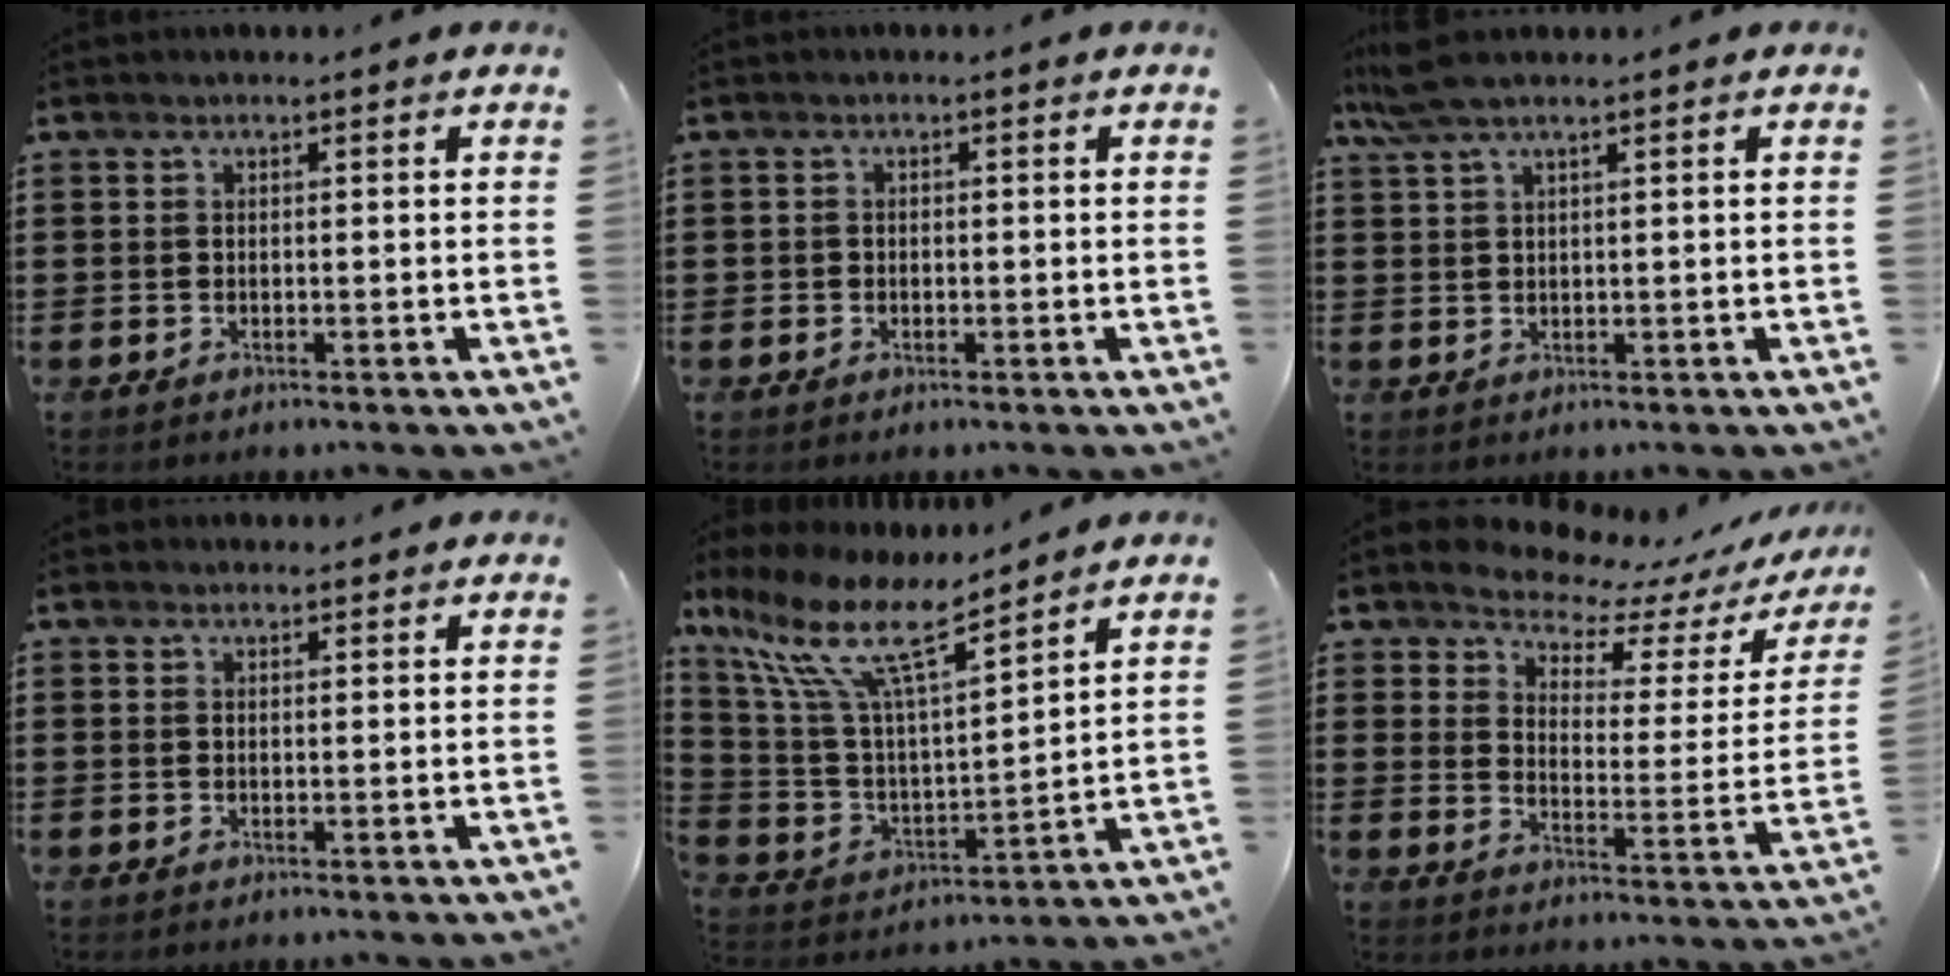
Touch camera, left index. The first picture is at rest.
{"total": 0.8, "force": [-0.3, 0.7, 0.3], "torque": [-0.009, 0.003, -0.006]}
{"total": 3.9, "force": [2.3, 0.4, 3.1], "torque": [-0.072, 0.001, 0.041]}
{"total": 0.9, "force": [0.8, 0.4, 0.2], "torque": [-0.005, 0.002, 0.015]}
{"total": 13.2, "force": [8.9, 3.2, 9.2], "torque": [-0.219, -0.051, 0.151]}
{"total": 5.4, "force": [5.2, 1.2, 1.0], "torque": [-0.047, -0.040, 0.086]}